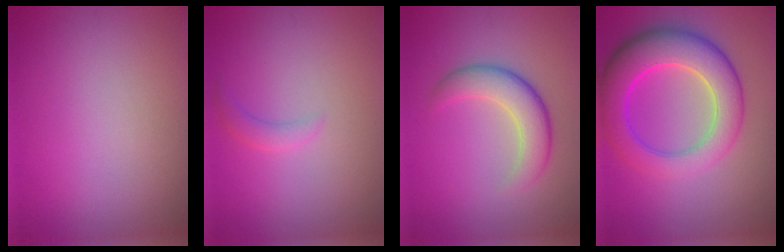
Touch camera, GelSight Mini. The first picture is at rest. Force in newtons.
{"total": 1.3, "press": 1.3, "slide": 0.1}
{"total": 4.5, "press": 4.5, "slide": 0.3}
{"total": 8.8, "press": 8.7, "slide": 0.6}